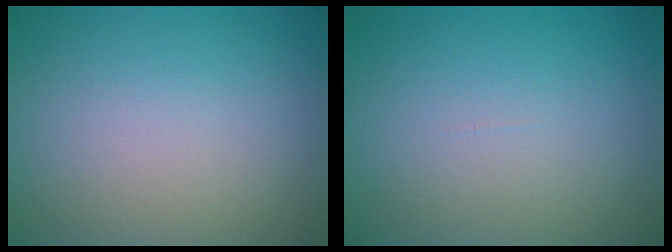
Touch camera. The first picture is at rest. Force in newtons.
{"total": 0.0}